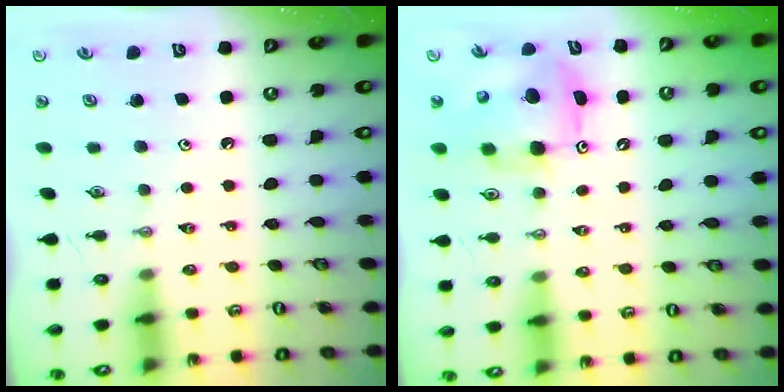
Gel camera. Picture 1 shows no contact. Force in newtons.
{"total": 7.8, "press": 7.7, "slide": 0.7}